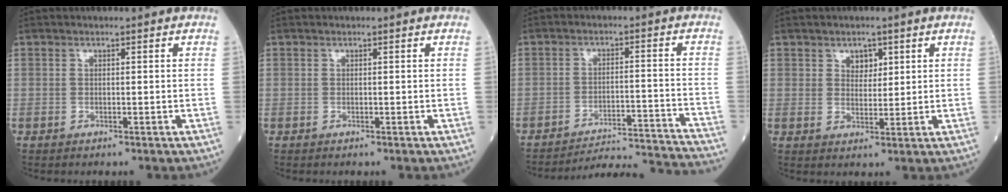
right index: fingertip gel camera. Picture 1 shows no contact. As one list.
[{"total": 0.0}, {"total": 16.3, "force": [-16.0, -2.5, 1.6], "torque": [0.002, -0.004, -0.217]}, {"total": 2.9, "force": [1.5, 1.9, 1.5], "torque": [-0.020, 0.000, 0.026]}]